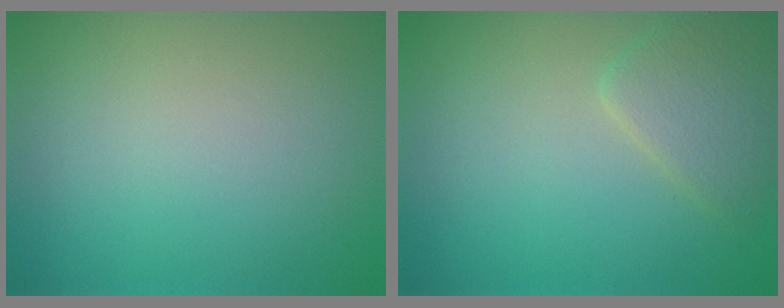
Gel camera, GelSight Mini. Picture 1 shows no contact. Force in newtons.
{"total": 2.8, "press": 2.8, "slide": 0.1}